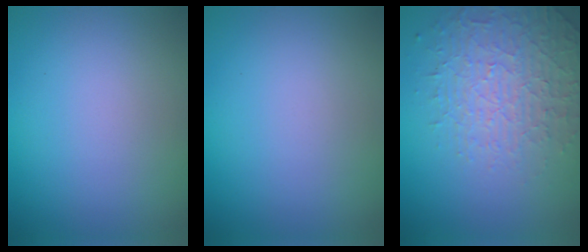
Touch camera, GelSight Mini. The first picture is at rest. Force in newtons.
{"total": 0.0}
{"total": 4.3, "press": 3.5, "slide": 2.6}